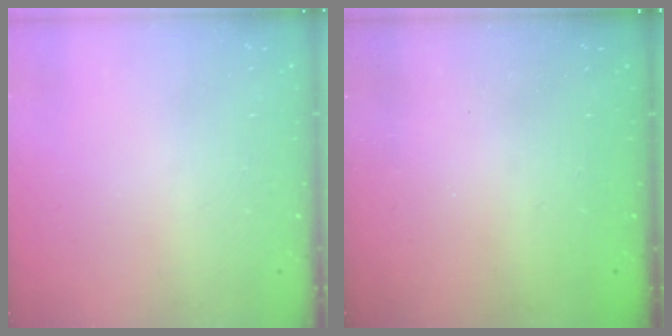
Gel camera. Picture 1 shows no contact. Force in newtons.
{"total": 2.3, "press": 2.2, "slide": 0.7}